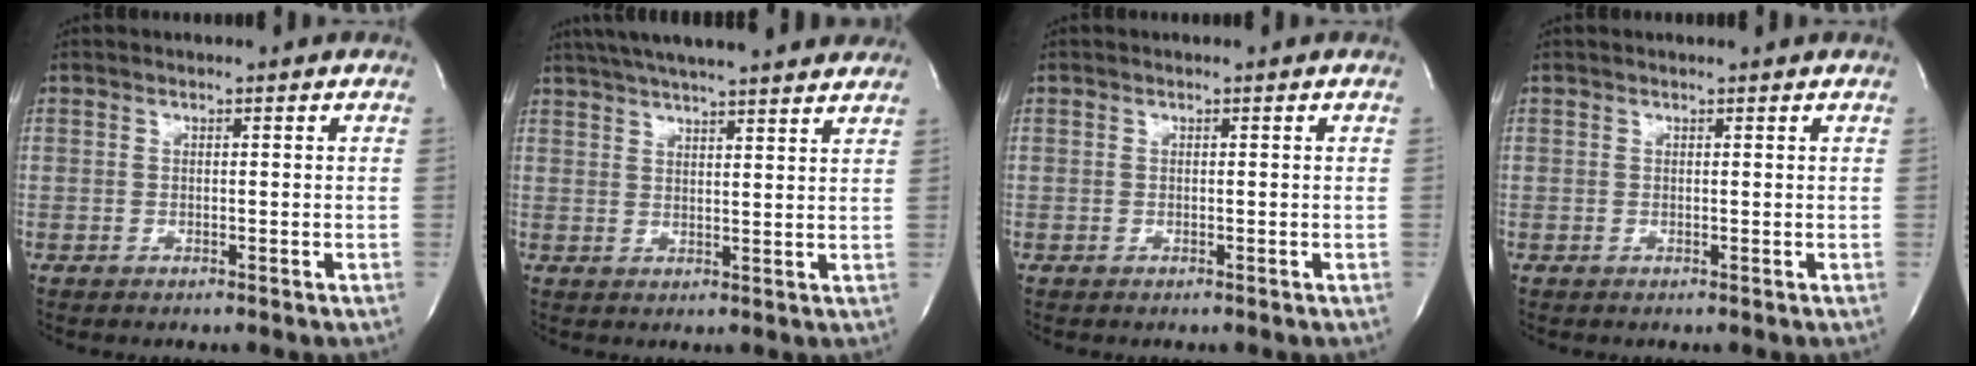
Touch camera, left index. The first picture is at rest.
{"total": 19.7, "force": [17.1, 2.1, 9.5], "torque": [-0.161, 0.043, 0.234]}
{"total": 0.0}
{"total": 1.2, "force": [1.1, 0.0, 0.3], "torque": [-0.007, 0.009, 0.015]}